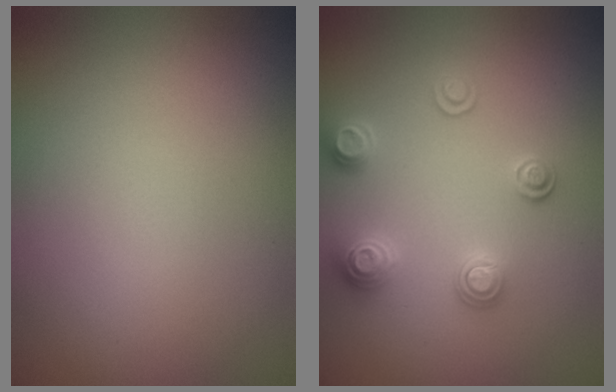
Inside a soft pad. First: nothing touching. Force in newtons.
{"total": 2.9, "press": 2.9, "slide": 0.2}